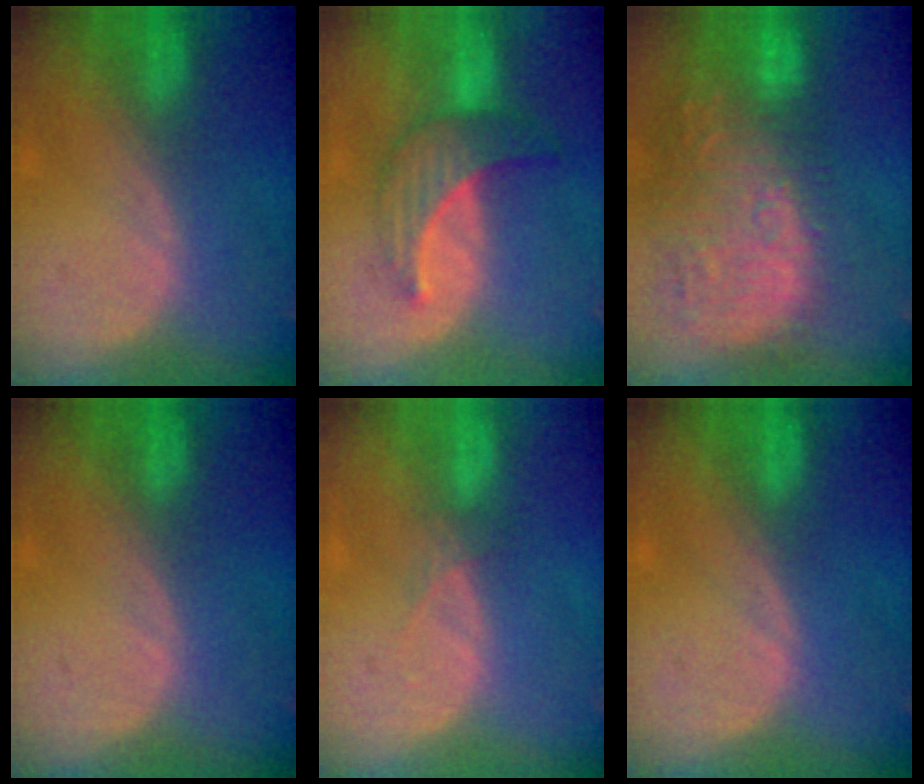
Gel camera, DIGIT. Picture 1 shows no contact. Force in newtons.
{"total": 7.3, "press": 6.7, "slide": 3.0}
{"total": 15.5, "press": 13.1, "slide": 8.3}
{"total": 0.0}
{"total": 1.1, "press": 1.1, "slide": 0.2}
{"total": 0.0}